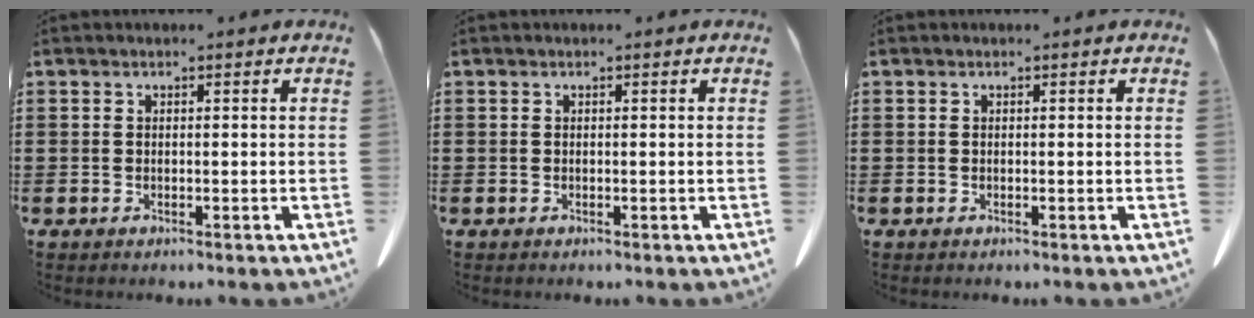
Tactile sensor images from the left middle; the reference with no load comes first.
{"total": 0.0}
{"total": 0.0}